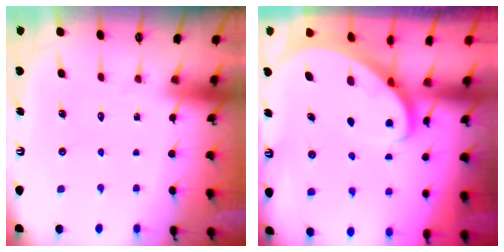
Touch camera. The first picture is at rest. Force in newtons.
{"total": 2.8, "press": 2.8, "slide": 0.4}